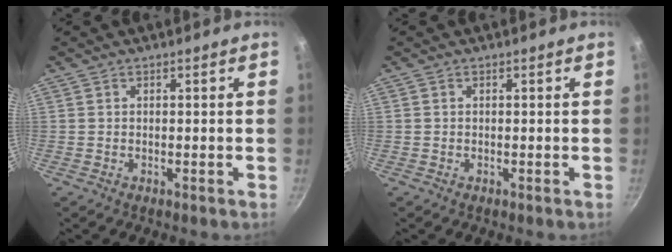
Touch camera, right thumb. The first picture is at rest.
{"total": 0.0}